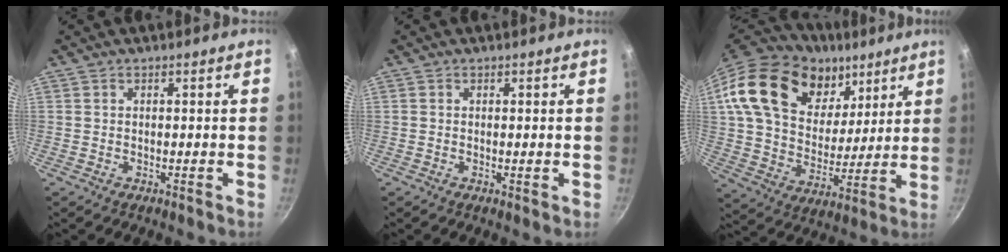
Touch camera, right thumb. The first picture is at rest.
{"total": 0.6, "force": [0.0, 0.0, 0.6], "torque": [-0.011, -0.003, 0.000]}
{"total": 28.5, "force": [14.1, 18.5, 16.6], "torque": [-0.278, -0.031, 0.246]}